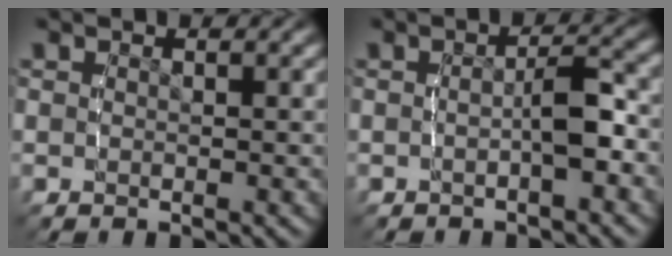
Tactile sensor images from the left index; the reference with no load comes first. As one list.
[{"total": 3.1, "force": [-1.3, 0.8, 2.7], "torque": [-0.044, 0.004, -0.017]}]